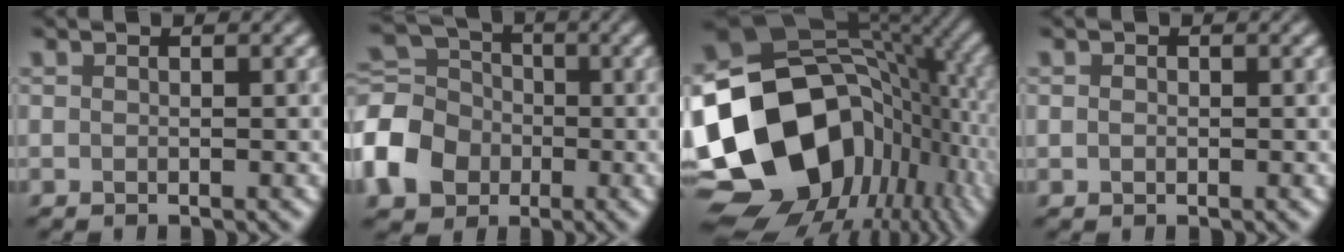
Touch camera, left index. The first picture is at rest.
{"total": 8.3, "force": [-2.6, 6.7, 4.1], "torque": [-0.103, 0.011, -0.078]}
{"total": 19.8, "force": [-4.0, 15.0, 12.4], "torque": [-0.254, -0.018, -0.054]}
{"total": 0.6, "force": [0.0, 0.5, 0.3], "torque": [-0.004, -0.001, -0.001]}